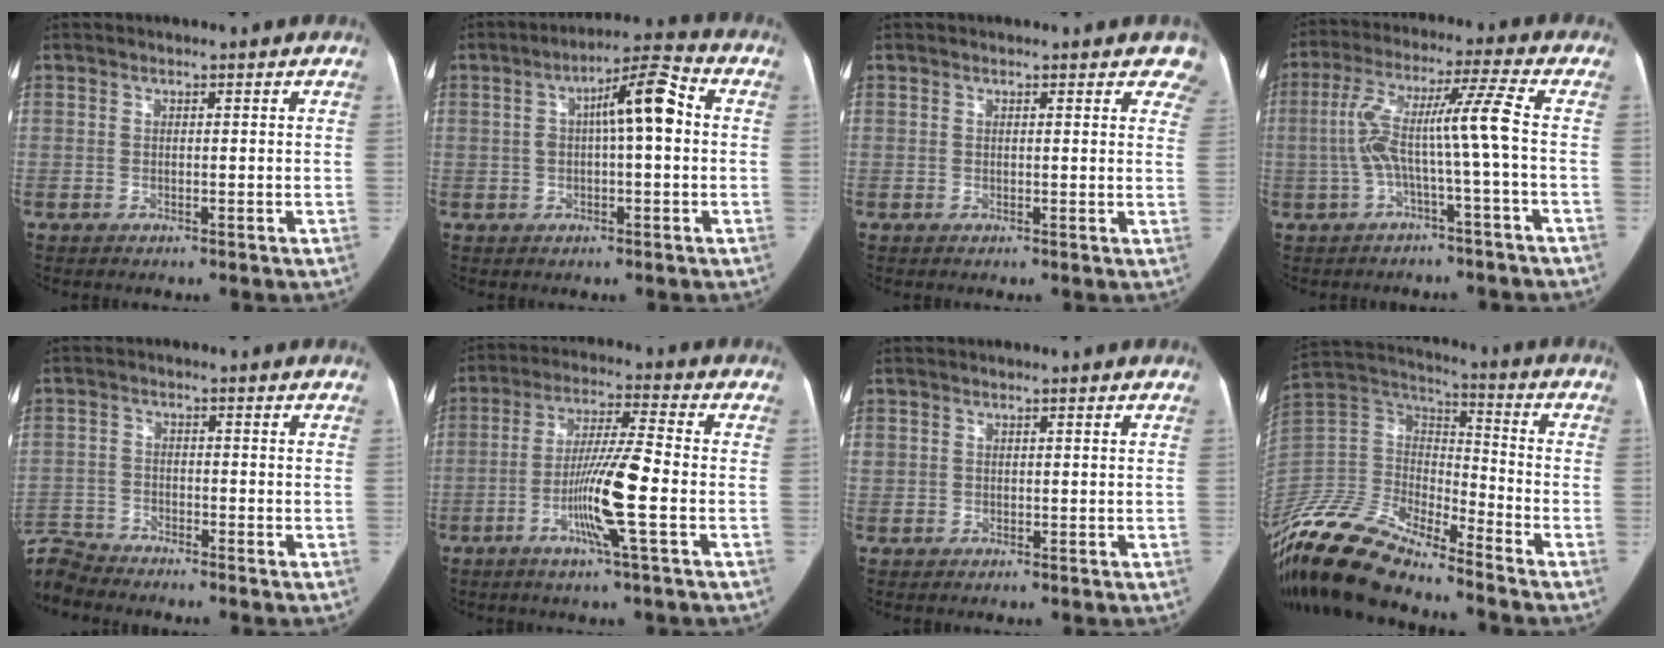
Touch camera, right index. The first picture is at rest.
{"total": 9.0, "force": [1.1, 1.9, 8.7], "torque": [-0.138, 0.039, 0.016]}
{"total": 3.9, "force": [3.2, 1.4, 1.6], "torque": [0.005, -0.006, 0.012]}
{"total": 9.3, "force": [-1.6, -1.4, 9.1], "torque": [-0.181, 0.037, -0.025]}
{"total": 5.6, "force": [-5.5, 0.3, -0.7], "torque": [0.008, -0.007, -0.109]}
{"total": 10.5, "force": [-3.2, -0.9, 10.0], "torque": [-0.186, -0.008, -0.064]}
{"total": 0.9, "force": [0.3, 0.8, 0.1], "torque": [0.009, 0.014, 0.007]}
{"total": 16.2, "force": [-14.1, 3.7, 6.9], "torque": [-0.143, 0.027, -0.271]}